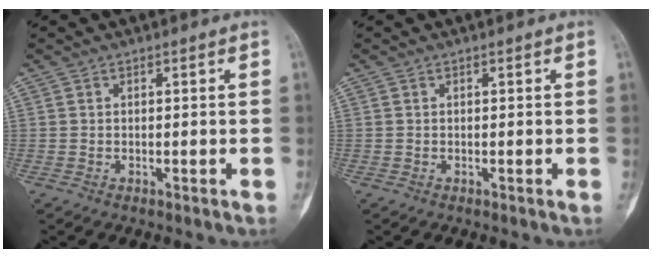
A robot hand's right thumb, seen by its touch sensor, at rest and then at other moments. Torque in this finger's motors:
{"motor_torque": [0.08, -0.30, 0.17, -0.21, -0.04]}